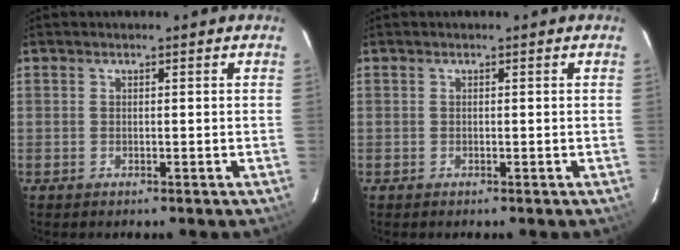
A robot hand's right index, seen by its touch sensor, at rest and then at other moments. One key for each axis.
{"total": 0.0}